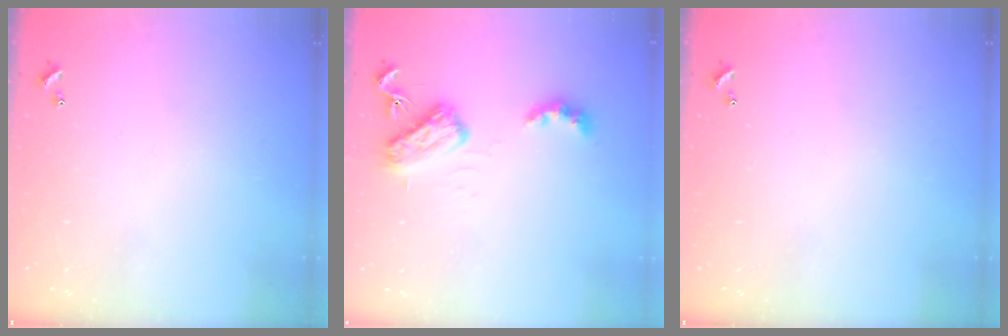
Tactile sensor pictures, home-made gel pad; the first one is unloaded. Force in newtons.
{"total": 7.1, "press": 7.1, "slide": 0.4}
{"total": 0.0}